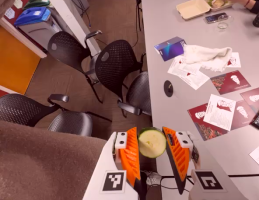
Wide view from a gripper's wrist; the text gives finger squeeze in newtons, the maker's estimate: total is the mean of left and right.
{"total": 9.2, "left": 8.9, "right": 9.5}